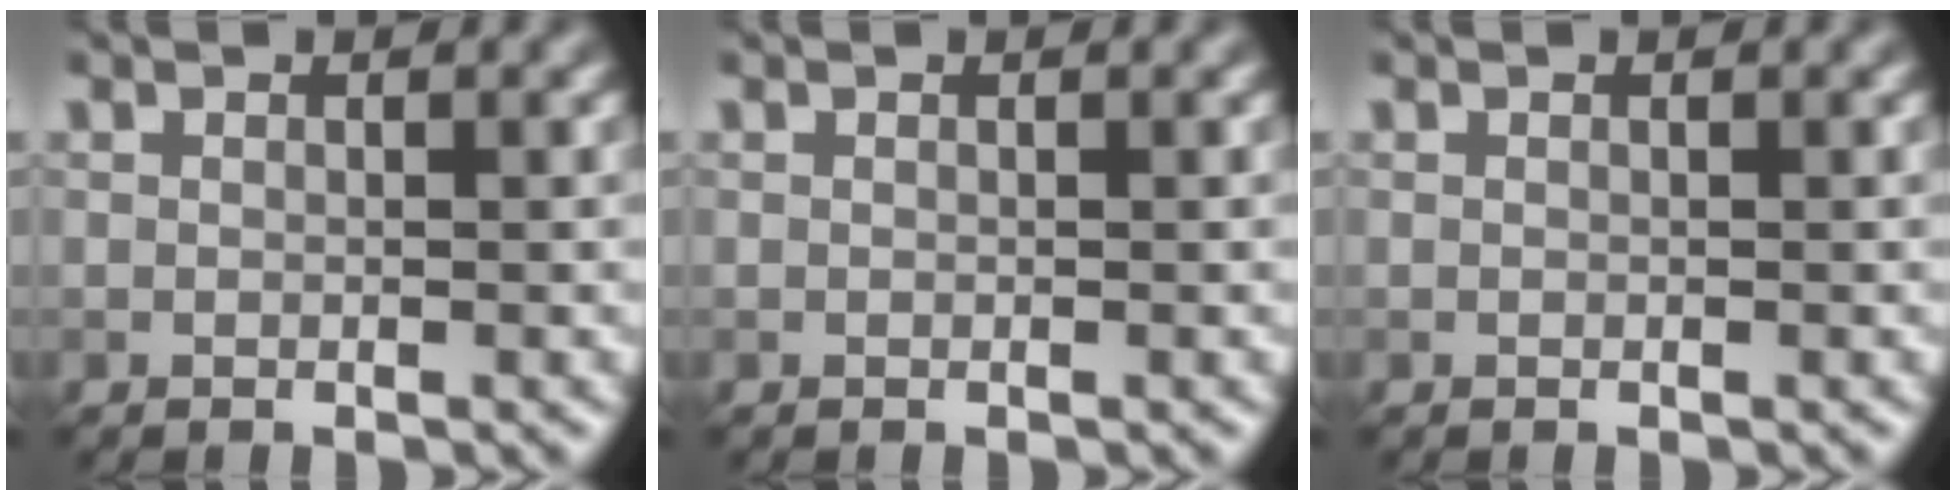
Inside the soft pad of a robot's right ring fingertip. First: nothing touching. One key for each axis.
{"total": 0.0}
{"total": 0.0}